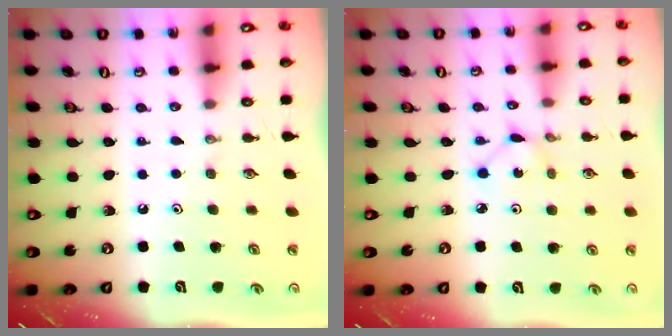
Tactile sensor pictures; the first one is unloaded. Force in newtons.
{"total": 1.3, "press": 1.3, "slide": 0.2}